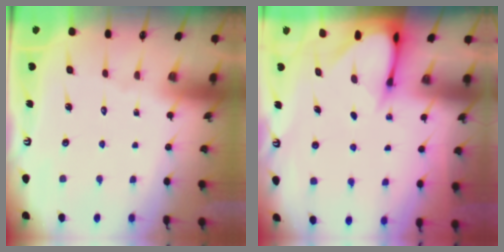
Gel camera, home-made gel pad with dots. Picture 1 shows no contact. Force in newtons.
{"total": 3.6, "press": 3.6, "slide": 0.2}